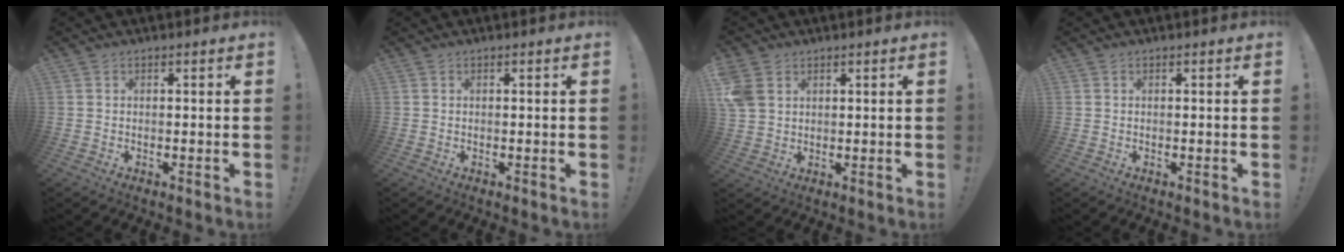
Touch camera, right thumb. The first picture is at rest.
{"total": 0.0}
{"total": 6.1, "force": [2.5, 4.6, 3.1], "torque": [-0.065, -0.005, 0.050]}
{"total": 0.0}